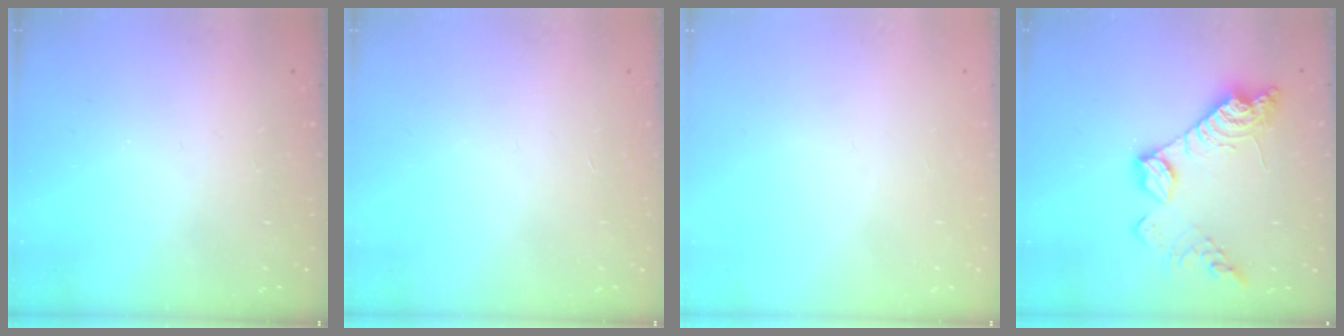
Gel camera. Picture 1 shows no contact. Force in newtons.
{"total": 0.0}
{"total": 0.0}
{"total": 15.9, "press": 15.9, "slide": 0.7}